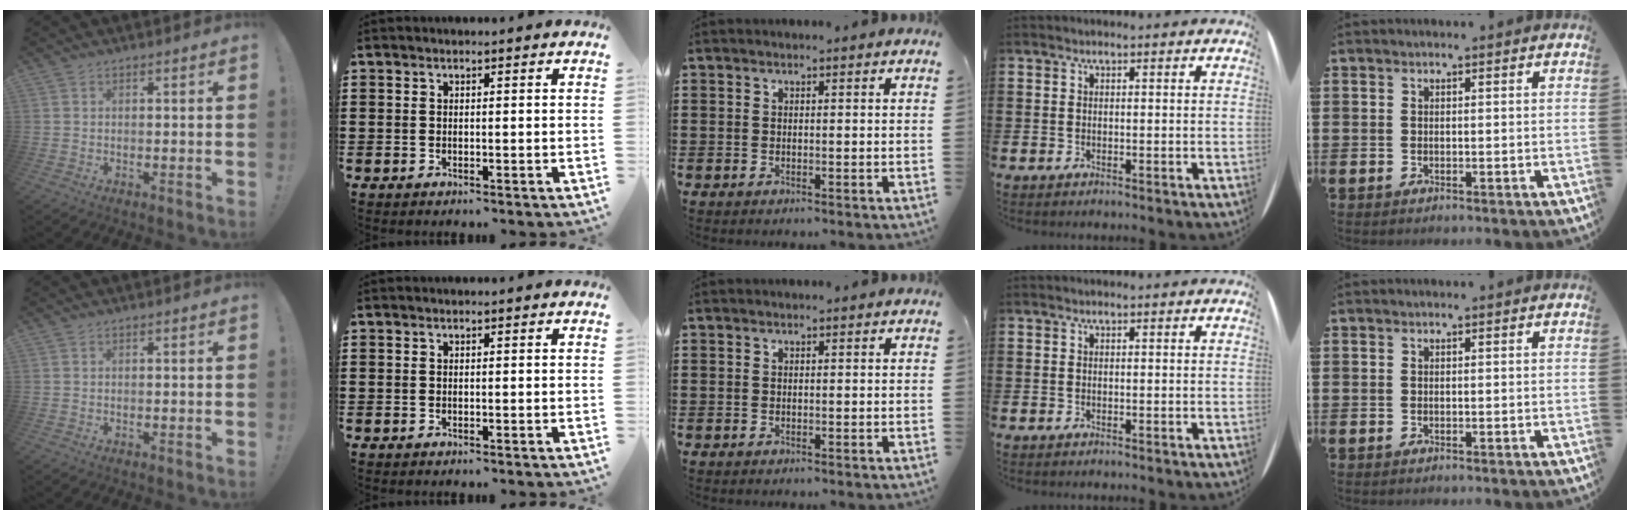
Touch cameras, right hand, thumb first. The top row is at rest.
{}